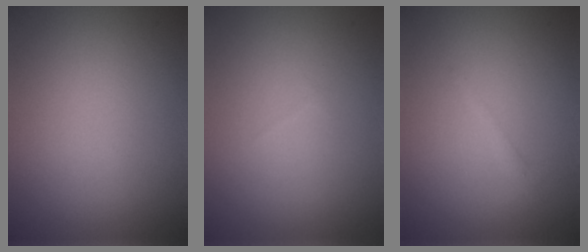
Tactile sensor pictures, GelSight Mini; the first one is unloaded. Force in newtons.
{"total": 0.0}
{"total": 0.9, "press": 0.9, "slide": 0.1}